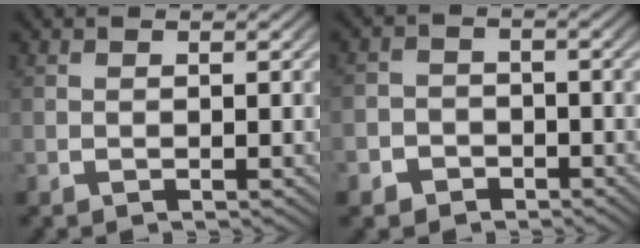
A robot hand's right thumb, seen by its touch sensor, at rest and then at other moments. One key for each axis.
{"total": 3.4, "fx": -1.9, "fy": 2.7, "fz": 0.4, "tx": 0.003, "ty": -0.010, "tz": -0.034}